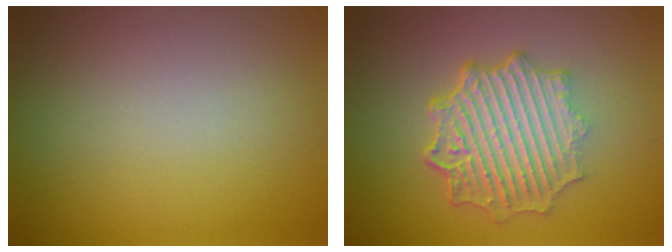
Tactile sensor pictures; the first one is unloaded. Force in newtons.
{"total": 6.6, "press": 5.1, "slide": 4.2}